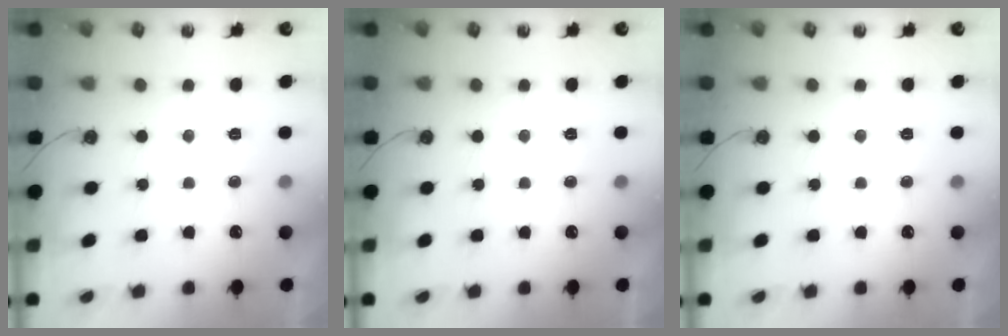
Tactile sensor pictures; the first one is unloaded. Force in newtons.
{"total": 0.0}
{"total": 0.0}